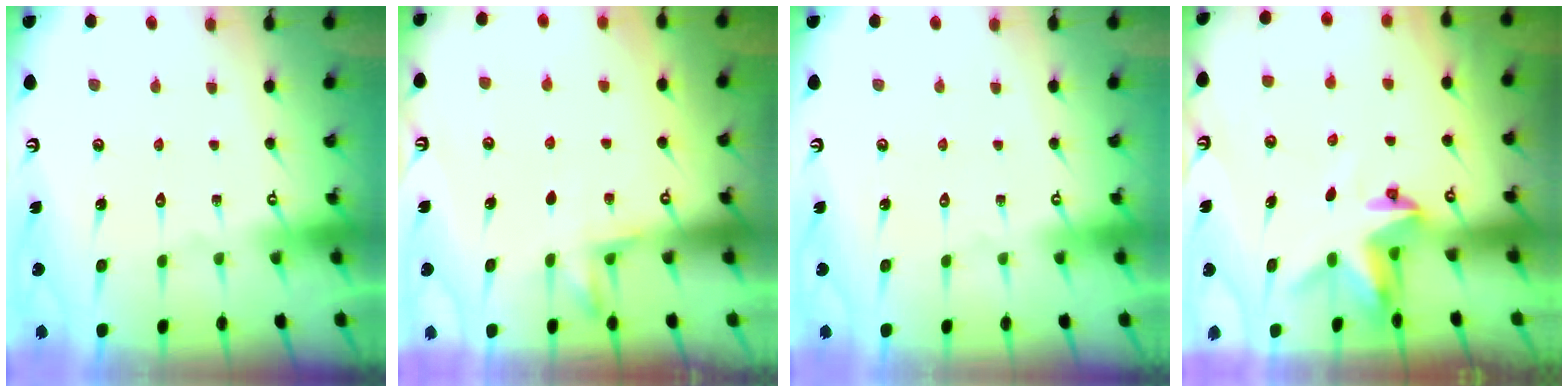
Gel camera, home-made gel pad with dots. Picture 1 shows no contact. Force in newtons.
{"total": 4.9, "press": 4.7, "slide": 1.3}
{"total": 0.0}
{"total": 3.2, "press": 3.2, "slide": 0.1}